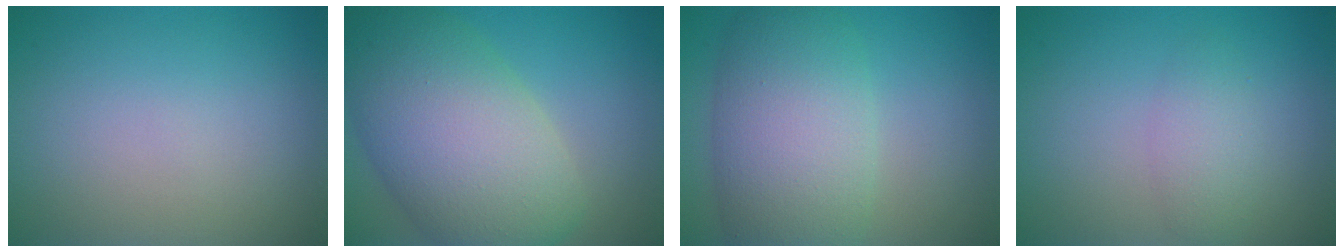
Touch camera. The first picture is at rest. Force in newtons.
{"total": 11.8, "press": 11.8, "slide": 0.6}
{"total": 8.8, "press": 8.8, "slide": 0.3}
{"total": 2.1, "press": 2.1, "slide": 0.0}